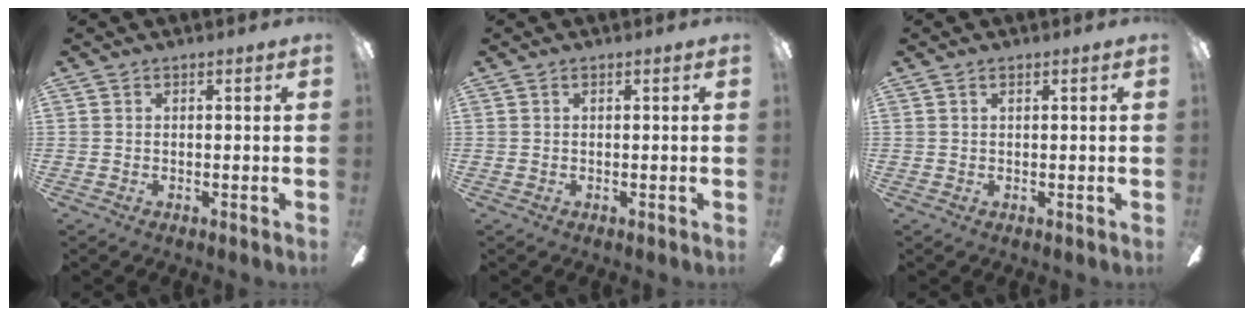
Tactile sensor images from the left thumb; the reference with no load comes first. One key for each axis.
{"total": 0.0}
{"total": 0.6, "fx": 0.3, "fy": 0.2, "fz": 0.5, "tx": -0.008, "ty": 0.003, "tz": 0.005}